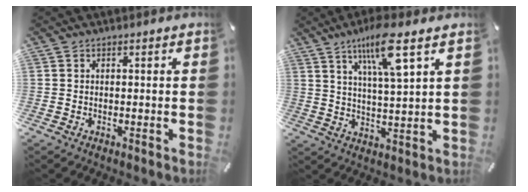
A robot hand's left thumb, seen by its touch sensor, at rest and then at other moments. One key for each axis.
{"total": 11.1, "fx": 6.6, "fy": 2.0, "fz": 8.7, "tx": -0.158, "ty": -0.018, "tz": 0.109}